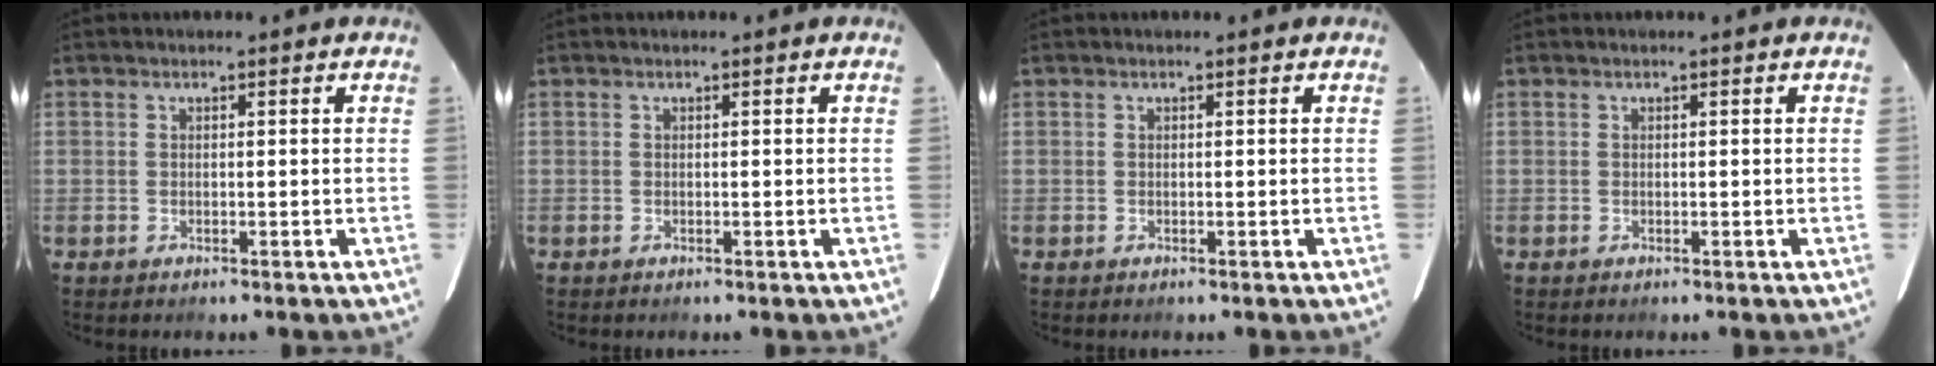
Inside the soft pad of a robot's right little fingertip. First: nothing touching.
{"total": 0.0}
{"total": 0.0}
{"total": 0.0}